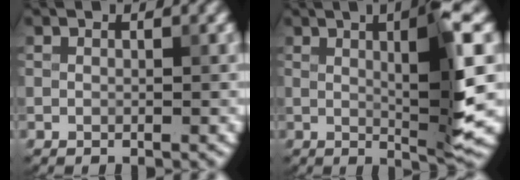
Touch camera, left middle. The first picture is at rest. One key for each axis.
{"total": 8.1, "fx": 1.5, "fy": 1.1, "fz": 7.9, "tx": -0.107, "ty": 0.002, "tz": 0.027}